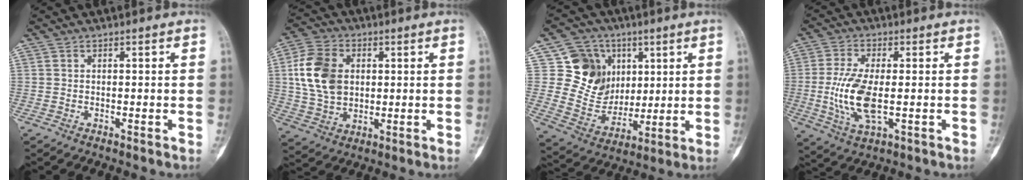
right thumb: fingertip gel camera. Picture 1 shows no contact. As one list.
[{"total": 13.0, "force": [2.1, 9.4, 8.8], "torque": [-0.156, 0.002, 0.040]}, {"total": 14.5, "force": [5.0, 12.5, 5.3], "torque": [-0.043, -0.014, 0.103]}, {"total": 11.0, "force": [-1.1, 4.6, 9.9], "torque": [-0.215, -0.009, -0.016]}]